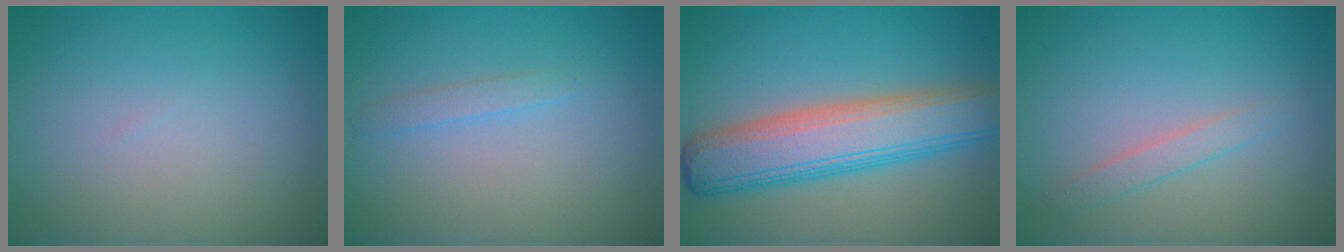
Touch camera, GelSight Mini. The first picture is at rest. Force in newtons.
{"total": 1.2, "press": 1.2, "slide": 0.1}
{"total": 8.2, "press": 8.2, "slide": 0.3}
{"total": 1.4, "press": 1.3, "slide": 0.1}